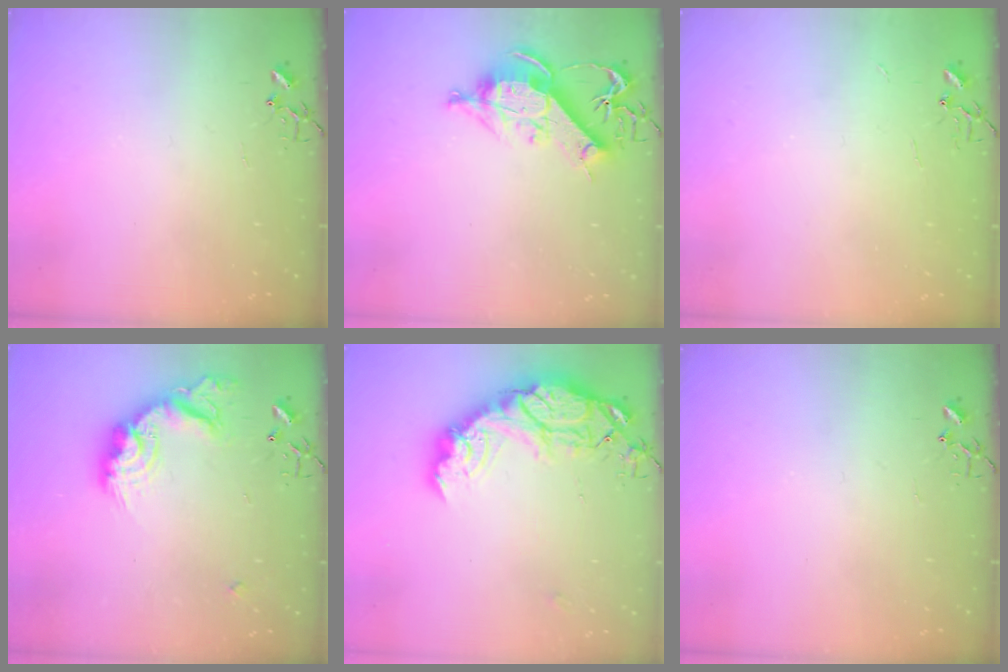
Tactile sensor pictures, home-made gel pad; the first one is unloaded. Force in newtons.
{"total": 11.0, "press": 11.0, "slide": 1.3}
{"total": 2.2, "press": 2.2, "slide": 0.3}
{"total": 17.9, "press": 17.8, "slide": 1.1}
{"total": 19.2, "press": 19.1, "slide": 1.5}
{"total": 0.0}